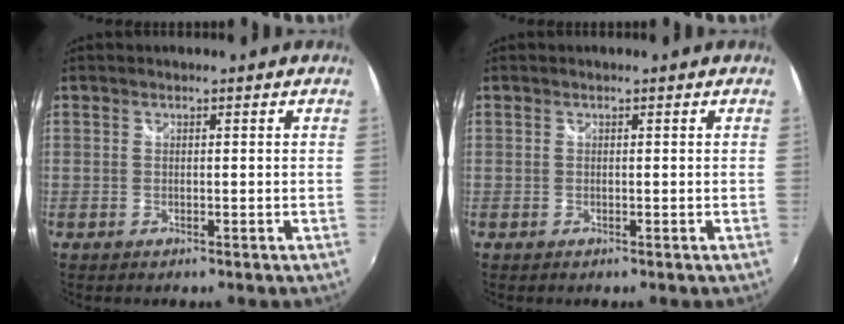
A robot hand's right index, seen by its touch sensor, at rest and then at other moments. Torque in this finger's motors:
{"motor_torque": [0.00, 0.00, 0.00, 0.00]}